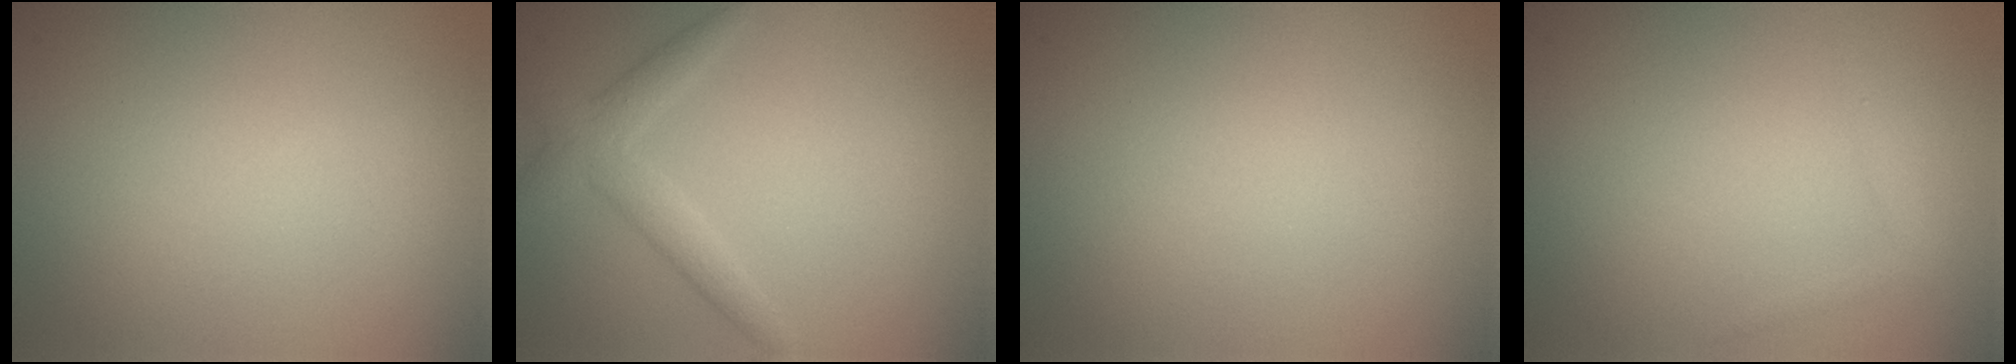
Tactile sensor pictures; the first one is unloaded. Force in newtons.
{"total": 2.6, "press": 2.6, "slide": 0.2}
{"total": 0.0}
{"total": 0.7, "press": 0.7, "slide": 0.1}